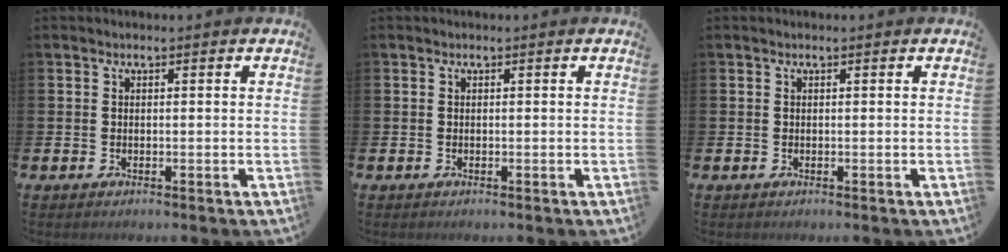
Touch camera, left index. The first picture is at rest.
{"total": 0.0}
{"total": 0.0}